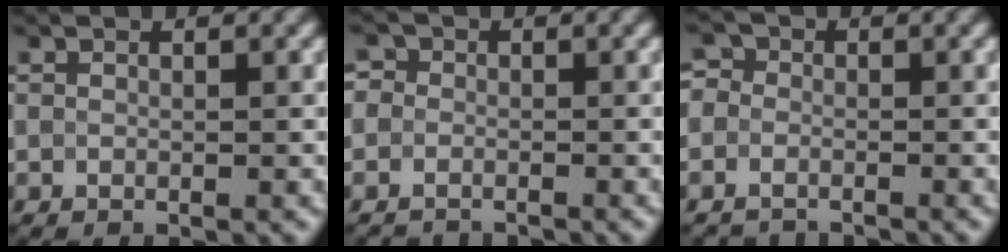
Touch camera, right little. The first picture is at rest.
{"total": 3.1, "force": [-1.5, 2.7, 0.5], "torque": [0.014, 0.017, -0.045]}
{"total": 3.8, "force": [-2.1, 3.0, 0.7], "torque": [0.011, 0.019, -0.051]}